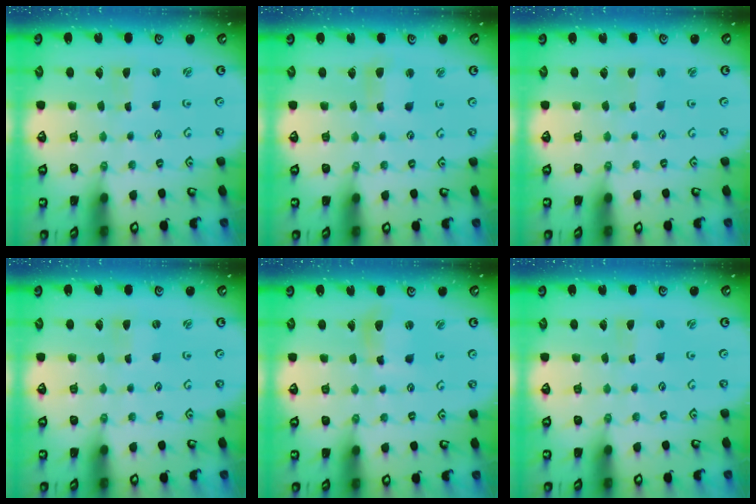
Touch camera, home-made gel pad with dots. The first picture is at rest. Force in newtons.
{"total": 3.3, "press": 3.3, "slide": 0.4}
{"total": 1.4, "press": 1.4, "slide": 0.3}
{"total": 0.9, "press": 0.9, "slide": 0.1}
{"total": 6.3, "press": 6.2, "slide": 1.2}
{"total": 0.0}